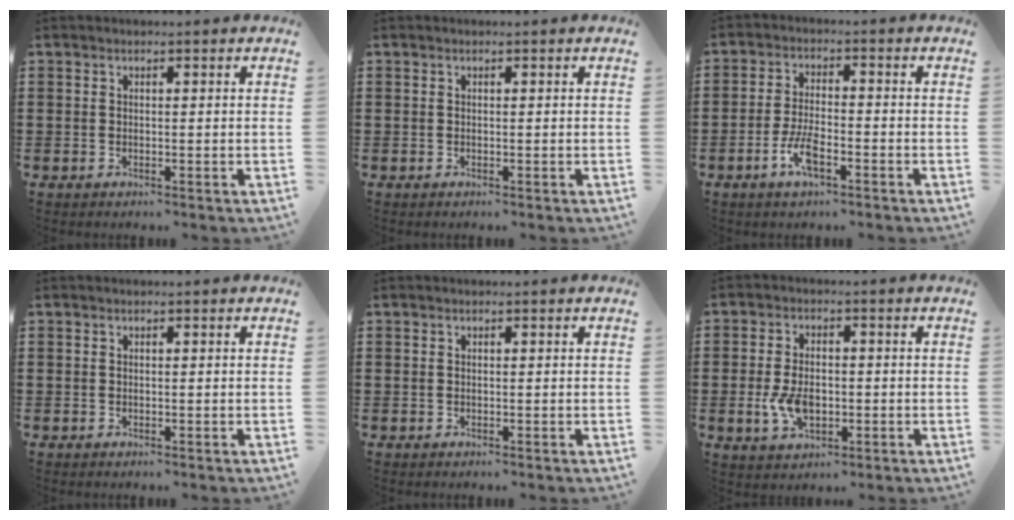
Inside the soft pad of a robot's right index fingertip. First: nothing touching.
{"total": 0.0}
{"total": 5.5, "force": [-2.8, 1.9, 4.3], "torque": [-0.097, 0.001, -0.056]}
{"total": 0.0}
{"total": 0.0}
{"total": 6.0, "force": [-1.2, 3.6, 4.6], "torque": [-0.101, 0.001, -0.023]}